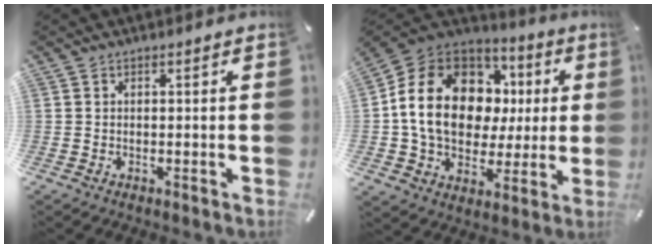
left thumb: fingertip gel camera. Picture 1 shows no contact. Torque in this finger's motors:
{"motor_torque": [2.49, 2.52, 1.65, -1.12, 0.48]}